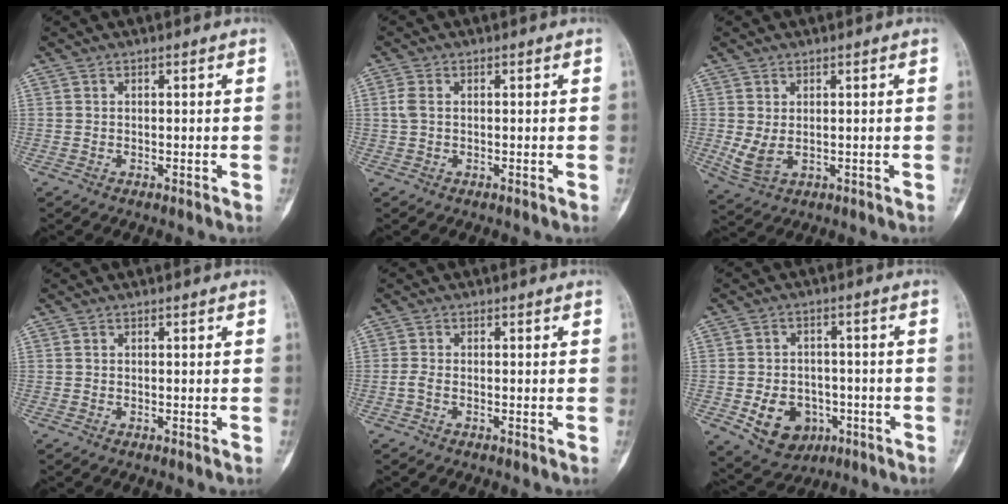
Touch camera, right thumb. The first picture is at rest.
{"total": 1.9, "force": [0.3, 1.2, 1.5], "torque": [-0.044, 0.005, 0.005]}
{"total": 4.2, "force": [0.1, 2.5, 3.4], "torque": [-0.074, -0.003, 0.017]}
{"total": 0.0}
{"total": 1.3, "force": [-0.5, 0.5, 1.0], "torque": [-0.027, -0.001, -0.016]}
{"total": 9.9, "force": [-3.3, 7.9, 5.0], "torque": [-0.053, 0.020, -0.038]}